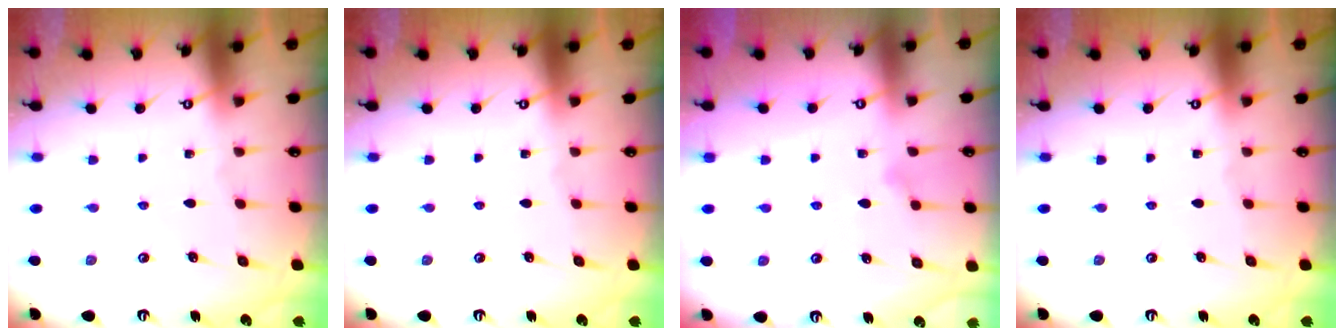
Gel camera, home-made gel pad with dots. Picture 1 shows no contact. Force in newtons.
{"total": 0.0}
{"total": 7.5, "press": 7.4, "slide": 1.1}
{"total": 0.0}